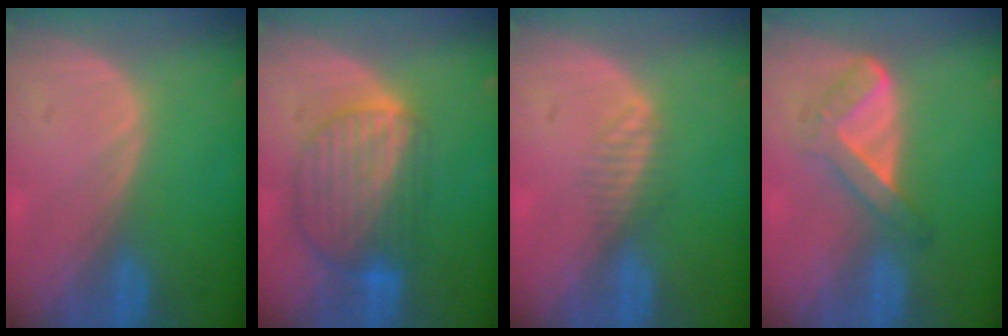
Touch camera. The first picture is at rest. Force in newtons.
{"total": 8.7, "press": 7.7, "slide": 4.1}
{"total": 2.0, "press": 1.8, "slide": 0.8}
{"total": 5.6, "press": 4.7, "slide": 3.0}